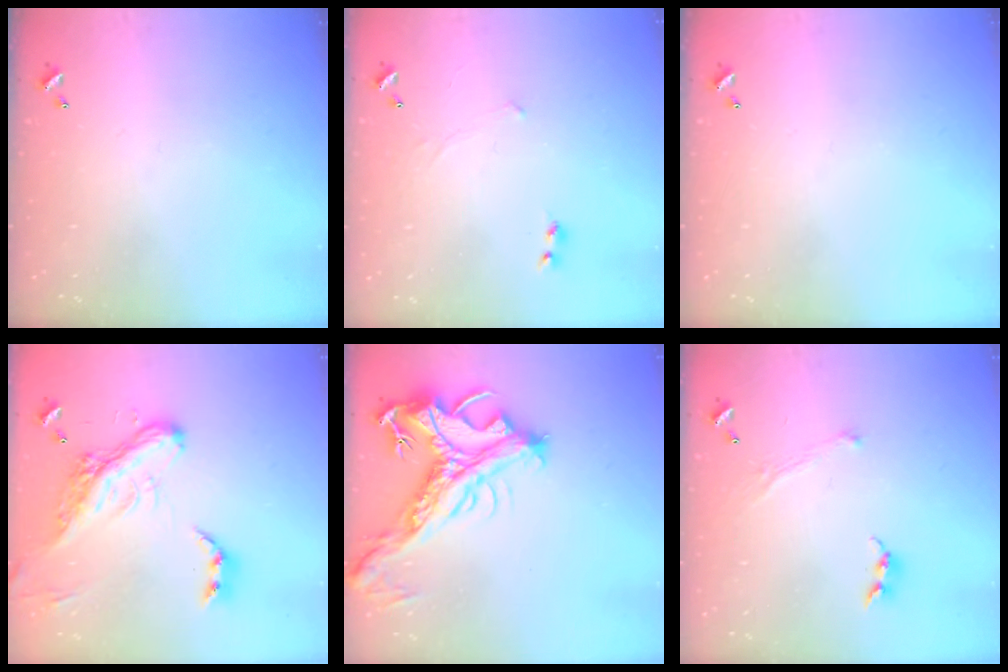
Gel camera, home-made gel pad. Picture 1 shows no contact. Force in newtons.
{"total": 2.3, "press": 2.3, "slide": 0.2}
{"total": 0.0}
{"total": 10.0, "press": 9.8, "slide": 2.0}
{"total": 9.3, "press": 9.1, "slide": 2.0}
{"total": 1.3, "press": 1.2, "slide": 0.5}